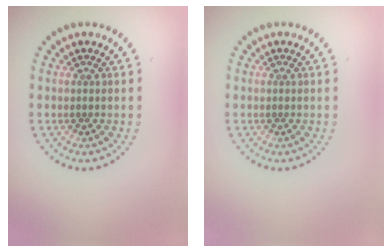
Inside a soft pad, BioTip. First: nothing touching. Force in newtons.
{"total": 0.0}